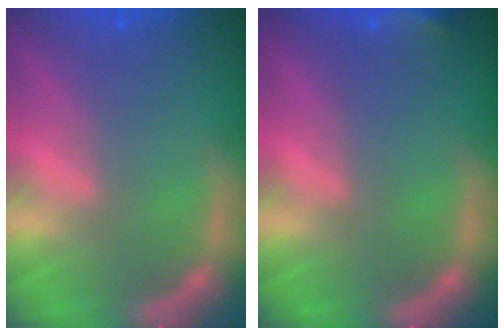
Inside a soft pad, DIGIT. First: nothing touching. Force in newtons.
{"total": 2.4}